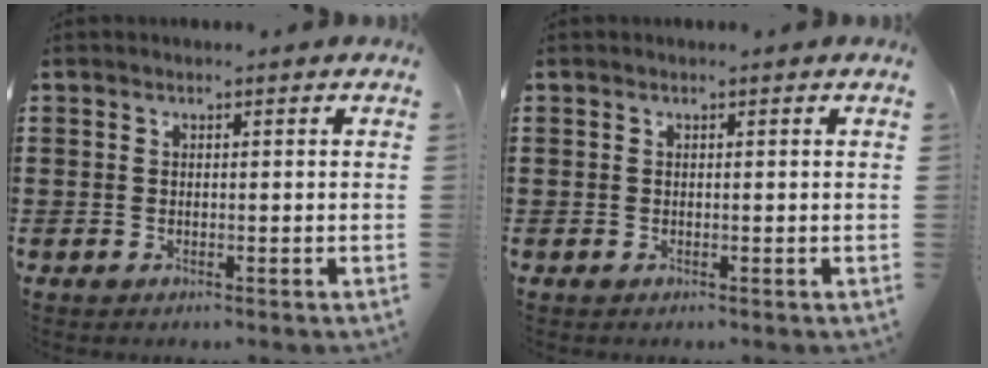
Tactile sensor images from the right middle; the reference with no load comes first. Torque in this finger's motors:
{"motor_torque": [-0.08, 0.02, 0.02, -0.01]}